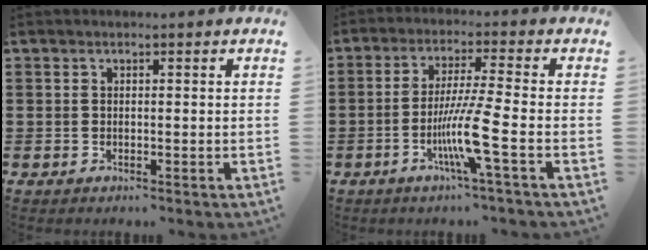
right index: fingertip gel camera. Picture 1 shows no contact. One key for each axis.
{"total": 8.1, "fx": -3.0, "fy": -0.6, "fz": 7.6, "tx": -0.153, "ty": -0.021, "tz": -0.061}